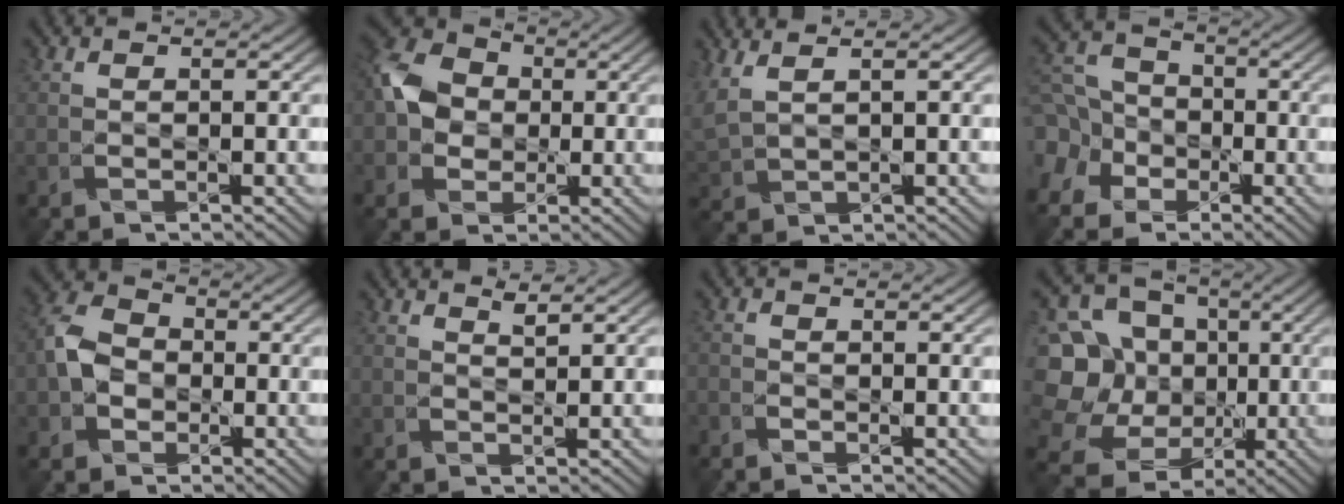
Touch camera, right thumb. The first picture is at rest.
{"total": 7.1, "force": [0.1, 5.7, 4.3], "torque": [-0.109, 0.016, -0.009]}
{"total": 3.6, "force": [2.6, 0.7, 2.4], "torque": [-0.085, 0.009, 0.060]}
{"total": 11.9, "force": [-4.3, 9.6, 5.6], "torque": [-0.174, -0.026, -0.103]}
{"total": 5.5, "force": [-1.2, 4.3, 3.3], "torque": [-0.084, 0.008, -0.037]}
{"total": 1.4, "force": [1.2, -0.2, 0.7], "torque": [-0.021, -0.001, 0.027]}
{"total": 2.2, "force": [-1.8, 0.8, 1.0], "torque": [-0.024, -0.002, -0.033]}
{"total": 19.6, "force": [-0.3, 18.0, 7.9], "torque": [-0.260, 0.034, -0.023]}